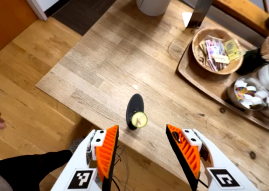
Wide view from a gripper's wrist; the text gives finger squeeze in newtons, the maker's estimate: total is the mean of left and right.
{"total": 0.0}